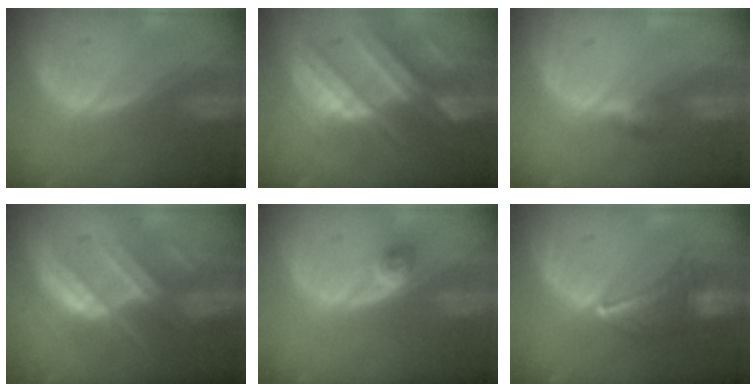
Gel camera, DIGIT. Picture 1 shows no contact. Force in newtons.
{"total": 10.5, "press": 9.4, "slide": 4.8}
{"total": 2.5, "press": 2.4, "slide": 0.7}
{"total": 7.9, "press": 7.3, "slide": 2.9}
{"total": 2.6, "press": 2.2, "slide": 1.4}
{"total": 6.8, "press": 6.2, "slide": 2.8}